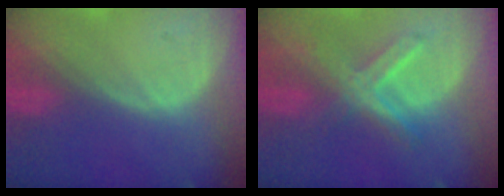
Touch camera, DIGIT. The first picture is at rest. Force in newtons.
{"total": 6.9, "press": 6.2, "slide": 3.0}